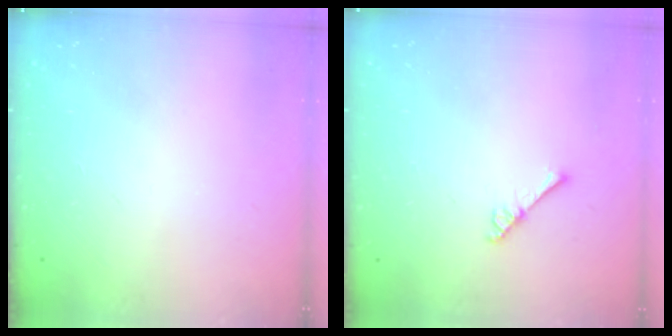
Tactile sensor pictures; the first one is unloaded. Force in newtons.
{"total": 2.6, "press": 2.6, "slide": 0.3}